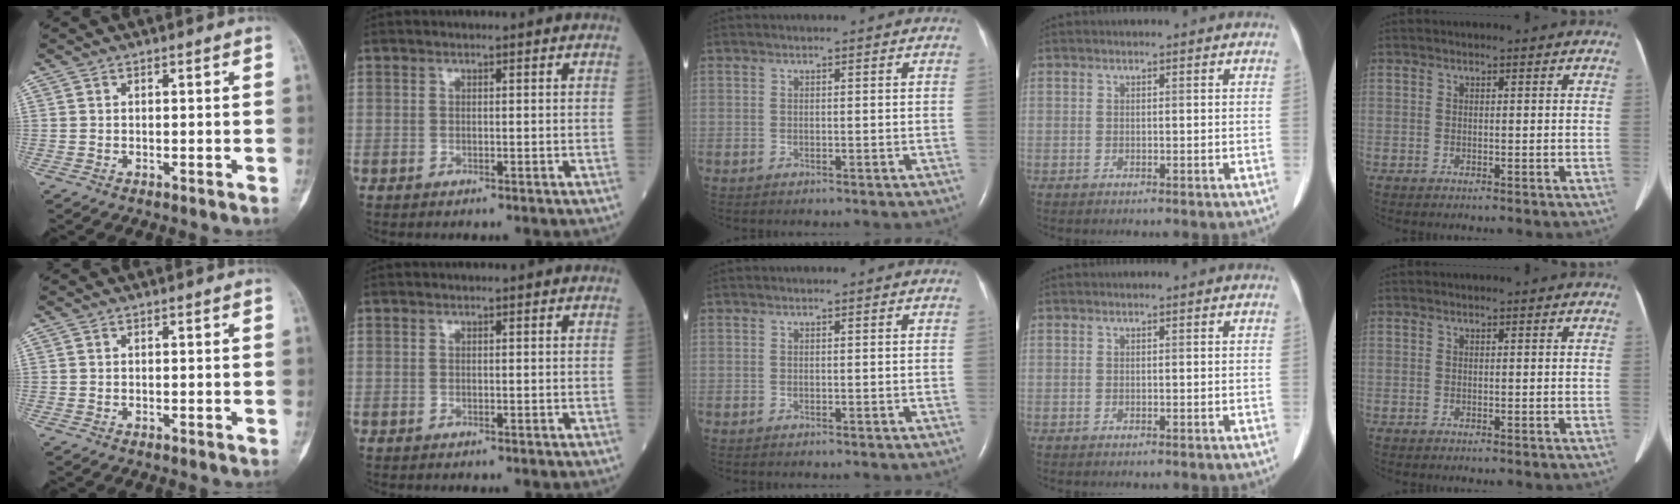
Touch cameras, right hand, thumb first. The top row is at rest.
{}